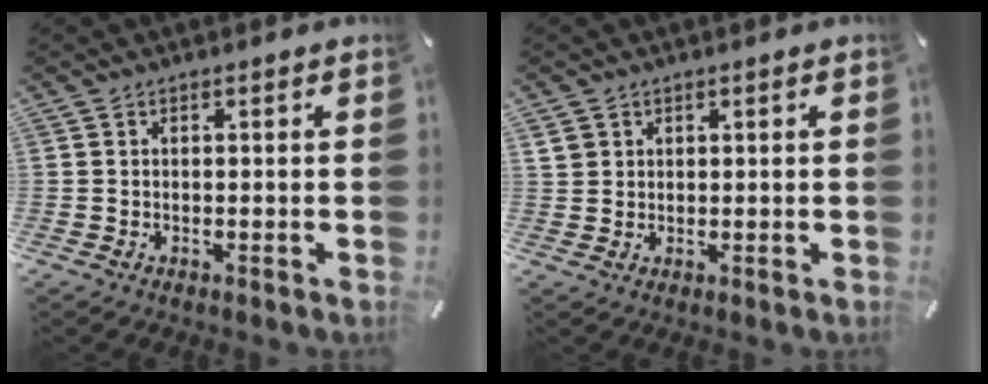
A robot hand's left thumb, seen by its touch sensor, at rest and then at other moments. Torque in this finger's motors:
{"motor_torque": [0.35, 0.20, -0.13, 0.03, 0.00]}